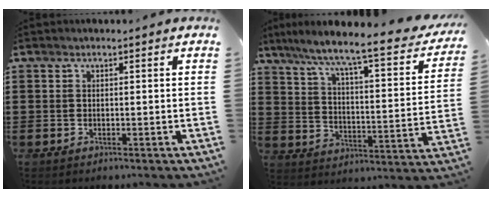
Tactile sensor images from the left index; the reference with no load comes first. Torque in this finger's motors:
{"motor_torque": [2.14, 0.00, 0.95, 0.21]}